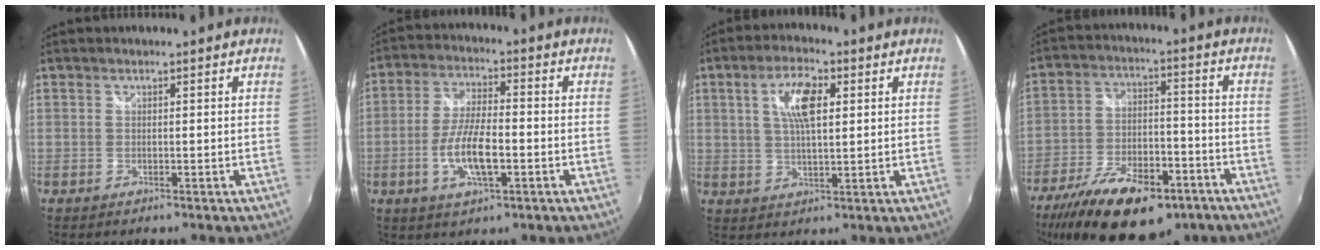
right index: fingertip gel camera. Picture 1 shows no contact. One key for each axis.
{"total": 9.4, "fx": -2.8, "fy": 3.0, "fz": 8.4, "tx": -0.169, "ty": -0.004, "tz": -0.052}
{"total": 7.9, "fx": 2.4, "fy": 2.9, "fz": 6.9, "tx": -0.129, "ty": 0.011, "tz": 0.042}
{"total": 21.8, "fx": -14.1, "fy": 9.9, "fz": 13.3, "tx": -0.261, "ty": -0.022, "tz": -0.214}